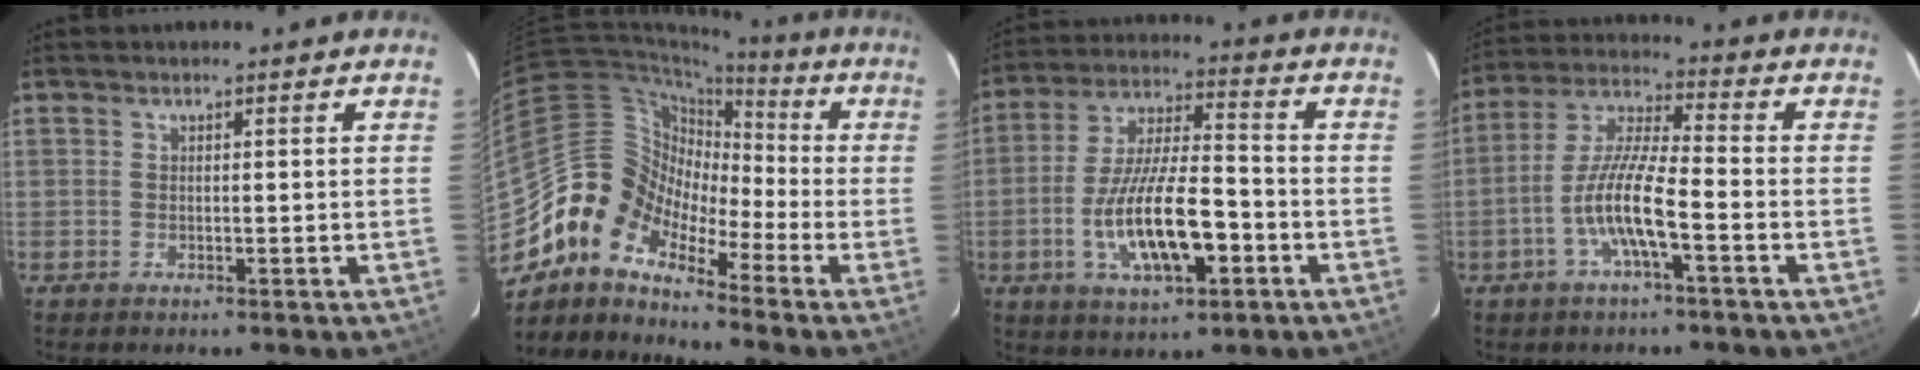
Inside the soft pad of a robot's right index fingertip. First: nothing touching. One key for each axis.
{"total": 10.0, "fx": -7.1, "fy": 6.3, "fz": 3.0, "tx": -0.057, "ty": 0.035, "tz": -0.173}
{"total": 15.7, "fx": -5.2, "fy": 5.2, "fz": 13.9, "tx": -0.272, "ty": -0.008, "tz": -0.084}
{"total": 10.2, "fx": -4.1, "fy": 1.2, "fz": 9.3, "tx": -0.195, "ty": 0.001, "tz": -0.081}